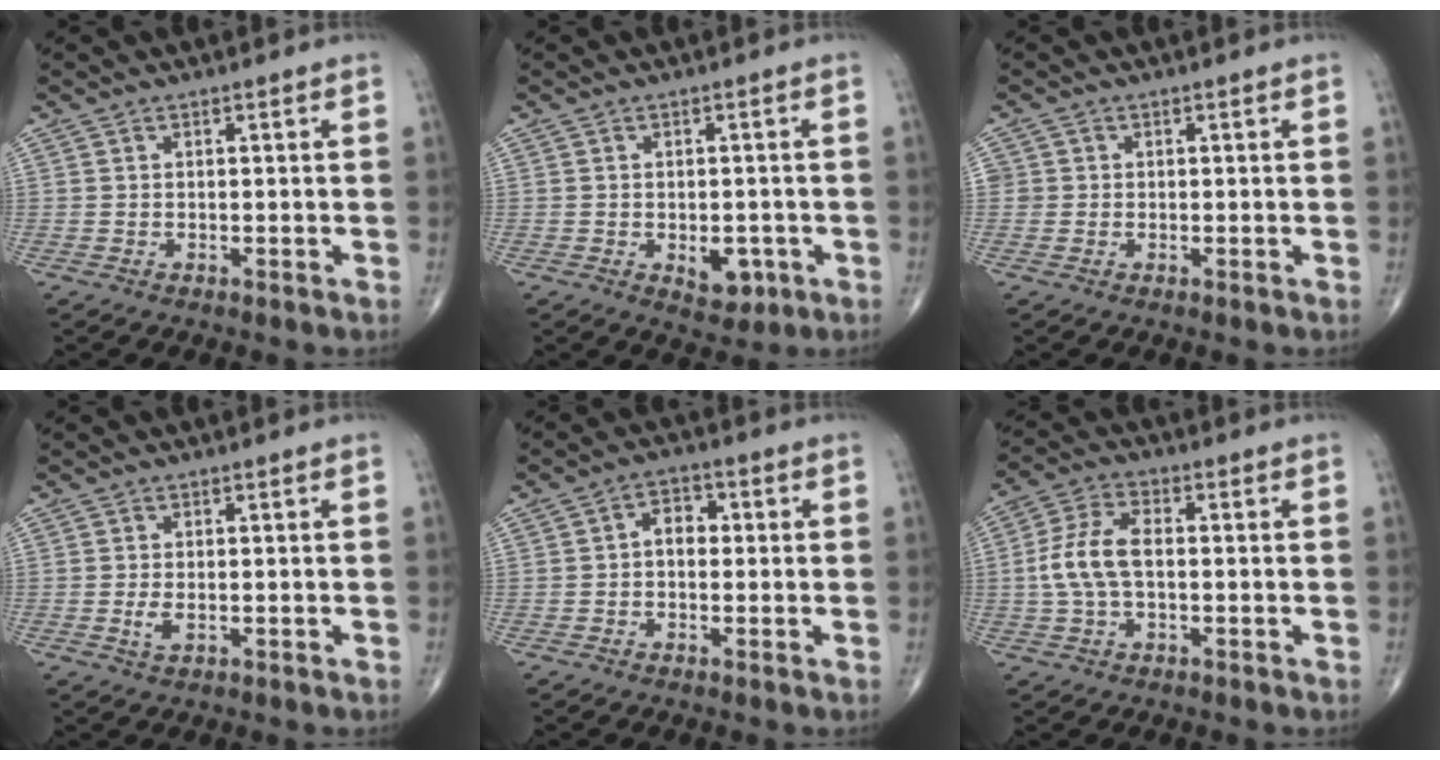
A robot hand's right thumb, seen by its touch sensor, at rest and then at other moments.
{"total": 4.9, "force": [-1.5, 3.1, 3.6], "torque": [-0.026, 0.004, -0.009]}
{"total": 1.5, "force": [0.0, 1.5, 0.1], "torque": [0.008, 0.004, -0.002]}
{"total": 1.9, "force": [-0.3, 1.0, 1.6], "torque": [-0.037, -0.005, -0.005]}
{"total": 4.3, "force": [0.1, 3.1, 3.0], "torque": [-0.030, 0.017, -0.009]}
{"total": 8.6, "force": [-0.3, 4.6, 7.3], "torque": [-0.157, 0.023, -0.010]}